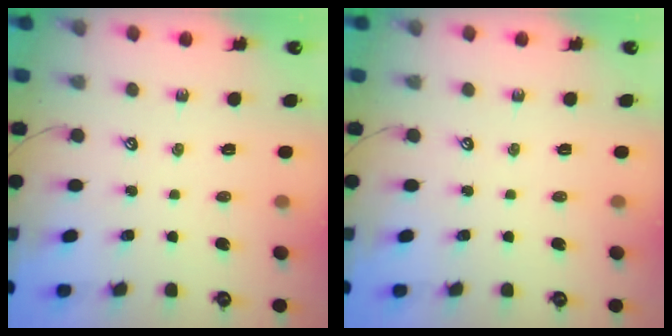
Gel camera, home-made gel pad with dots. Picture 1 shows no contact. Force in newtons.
{"total": 0.0}